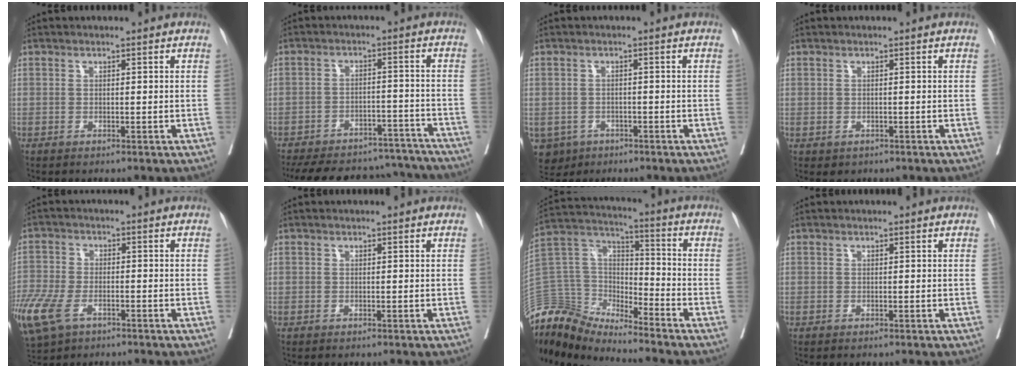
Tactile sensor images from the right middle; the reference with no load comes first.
{"total": 22.9, "force": [-20.4, 7.5, 7.3], "torque": [-0.150, 0.002, -0.267]}
{"total": 5.0, "force": [-2.7, 4.1, 0.9], "torque": [-0.018, 0.004, -0.038]}
{"total": 1.2, "force": [-0.6, 0.9, 0.4], "torque": [-0.007, 0.000, -0.001]}
{"total": 16.6, "force": [-8.9, 9.6, 10.2], "torque": [-0.305, -0.022, -0.160]}
{"total": 0.0}
{"total": 10.7, "force": [-10.5, 1.8, 0.4], "torque": [-0.012, 0.060, -0.209]}
{"total": 0.0}